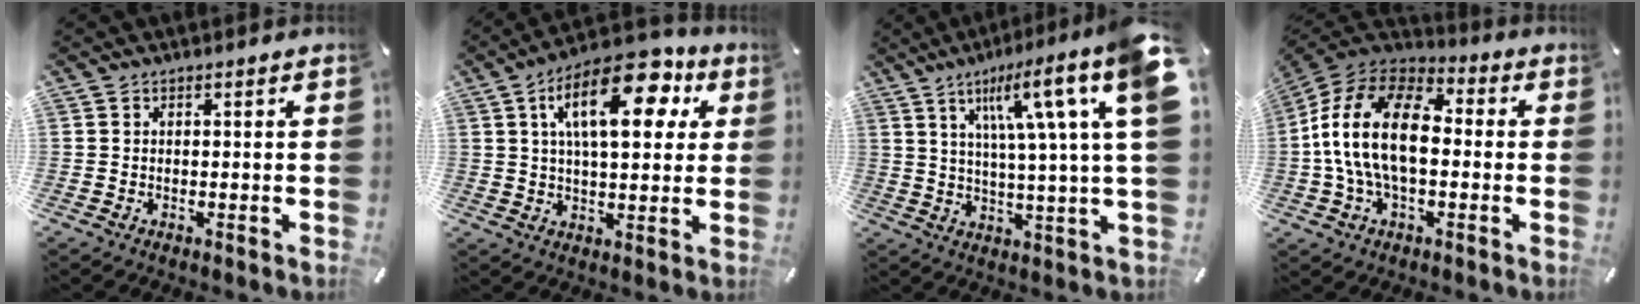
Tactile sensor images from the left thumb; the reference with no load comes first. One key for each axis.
{"total": 19.1, "fx": 7.6, "fy": 9.0, "fz": 15.0, "tx": -0.237, "ty": -0.018, "tz": 0.117}
{"total": 18.2, "fx": 7.4, "fy": 2.8, "fz": 16.4, "tx": -0.251, "ty": -0.037, "tz": 0.098}
{"total": 19.3, "fx": -1.4, "fy": 11.8, "fz": 15.3, "tx": -0.322, "ty": 0.021, "tz": -0.028}